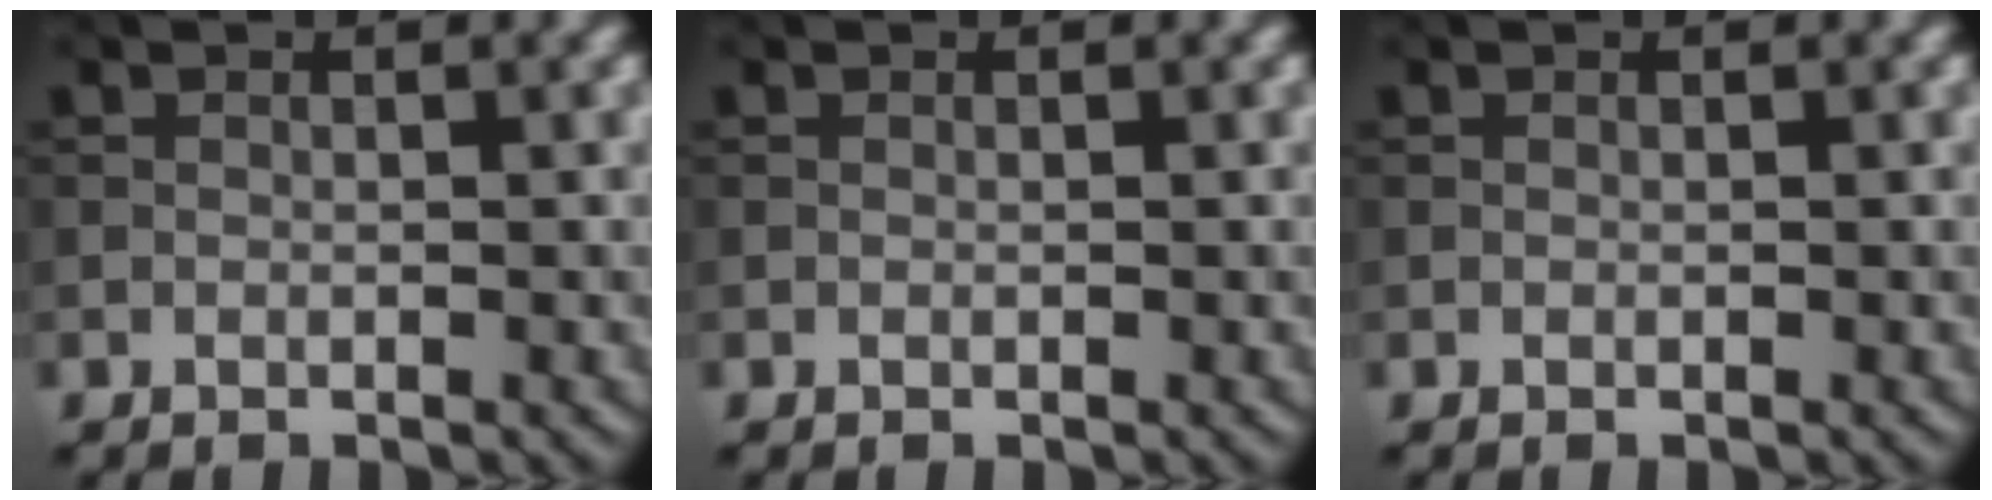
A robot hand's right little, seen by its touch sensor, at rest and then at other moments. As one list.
[{"total": 0.0}, {"total": 0.0}]